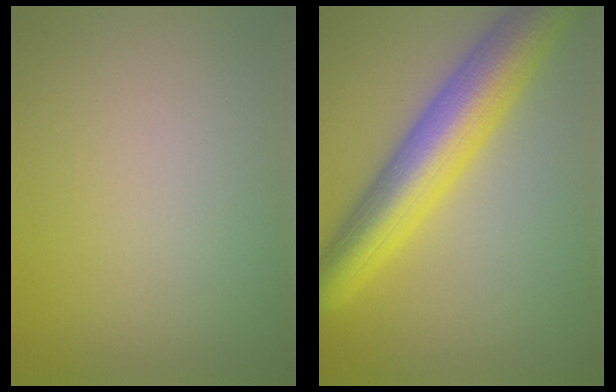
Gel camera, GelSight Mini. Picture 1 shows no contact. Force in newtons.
{"total": 8.6, "press": 8.6, "slide": 0.4}